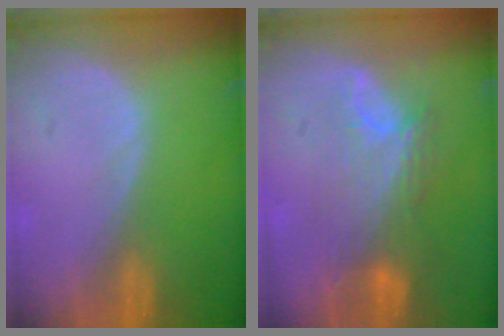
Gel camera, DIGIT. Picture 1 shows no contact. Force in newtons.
{"total": 8.2, "press": 7.6, "slide": 3.1}